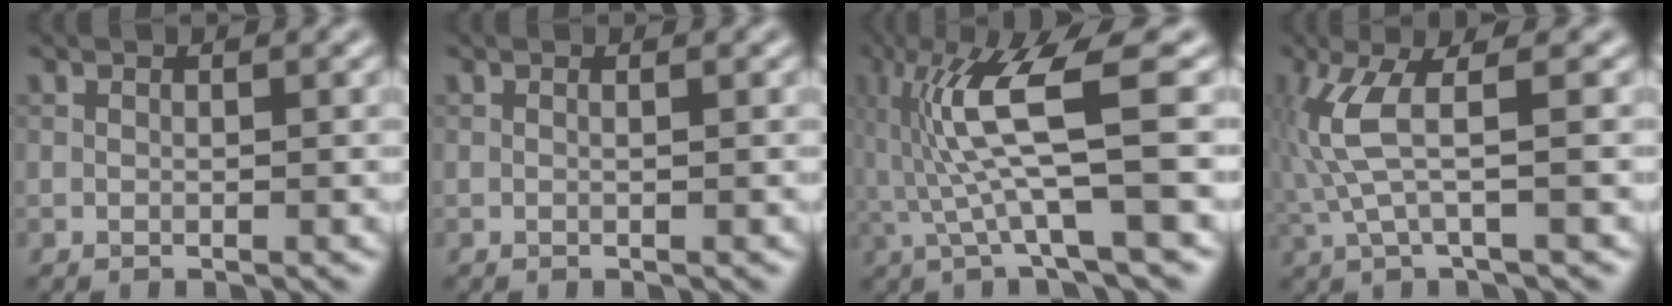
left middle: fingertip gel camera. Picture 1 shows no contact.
{"total": 0.5, "force": [0.3, 0.1, 0.4], "torque": [-0.009, -0.003, -0.004]}
{"total": 6.8, "force": [-0.1, 0.5, 6.8], "torque": [-0.147, 0.016, 0.000]}
{"total": 4.5, "force": [0.6, 0.6, 4.4], "torque": [-0.123, 0.006, 0.014]}